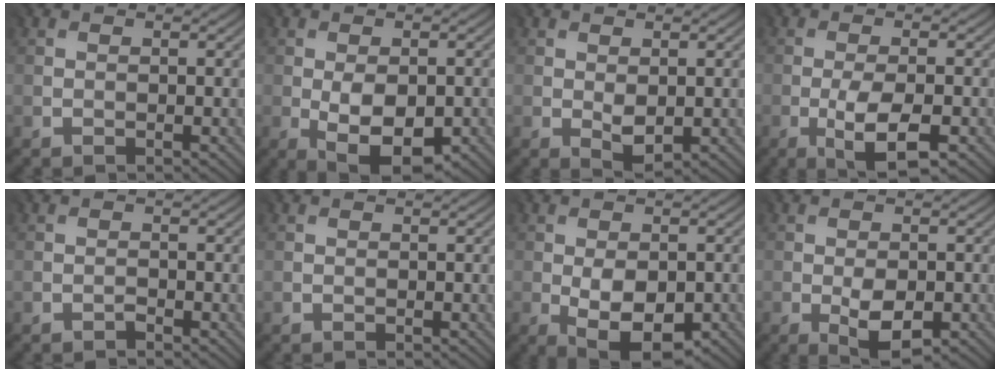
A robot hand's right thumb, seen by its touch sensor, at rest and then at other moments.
{"total": 7.6, "force": [-2.3, 4.3, 5.9], "torque": [-0.112, -0.025, -0.029]}
{"total": 2.4, "force": [-0.1, 1.5, 1.9], "torque": [-0.040, -0.006, 0.003]}
{"total": 6.5, "force": [-3.1, 2.2, 5.3], "torque": [-0.106, -0.009, -0.050]}
{"total": 0.9, "force": [-0.7, -0.3, -0.4], "torque": [0.008, -0.002, -0.013]}
{"total": 0.0}
{"total": 7.5, "force": [-2.3, 4.3, 5.7], "torque": [-0.103, -0.026, -0.028]}
{"total": 4.6, "force": [-1.8, 2.3, 3.6], "torque": [-0.068, -0.011, -0.025]}